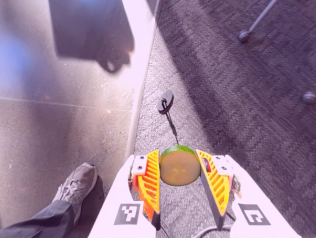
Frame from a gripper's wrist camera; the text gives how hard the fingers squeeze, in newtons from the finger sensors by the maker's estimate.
{"total": 7.8, "left": 7.7, "right": 7.9}